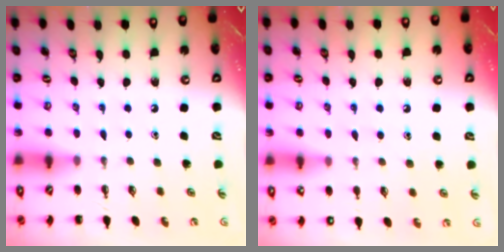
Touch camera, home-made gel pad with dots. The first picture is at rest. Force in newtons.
{"total": 8.0, "press": 7.8, "slide": 1.6}